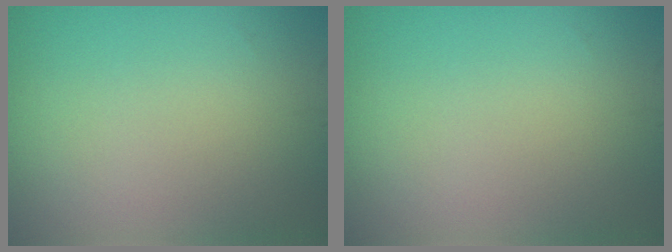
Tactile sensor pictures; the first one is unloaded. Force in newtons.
{"total": 0.0}